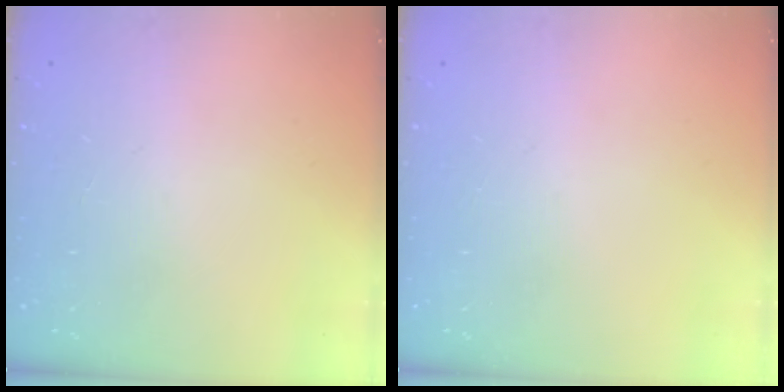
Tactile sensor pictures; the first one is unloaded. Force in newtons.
{"total": 0.0}